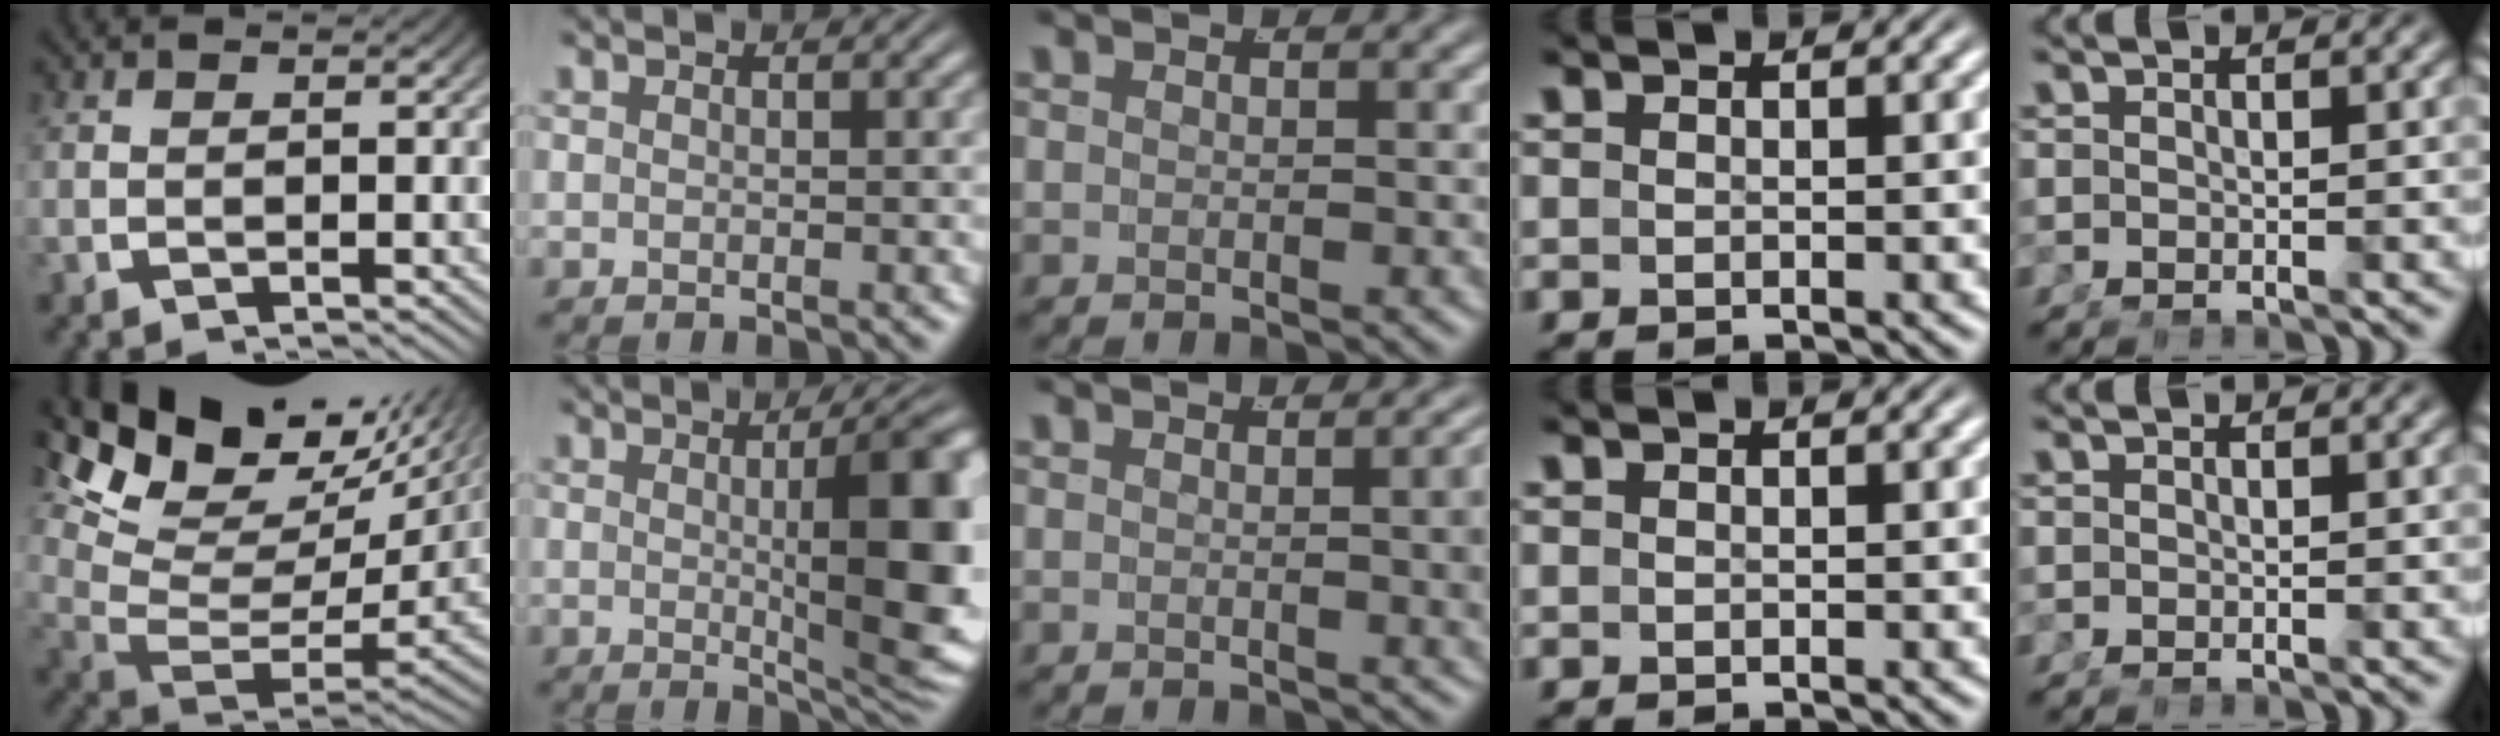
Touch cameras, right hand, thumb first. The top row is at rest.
{"thumb": {"total": 14.1, "force": [5.0, 8.5, 10.1], "torque": [-0.167, -0.002, 0.073]}, "index": {"total": 11.8, "force": [-0.3, 3.5, 11.2], "torque": [-0.129, -0.003, -0.001]}, "middle": {"total": 3.8, "force": [0.6, 1.1, 3.6], "torque": [-0.017, 0.015, -0.001]}}